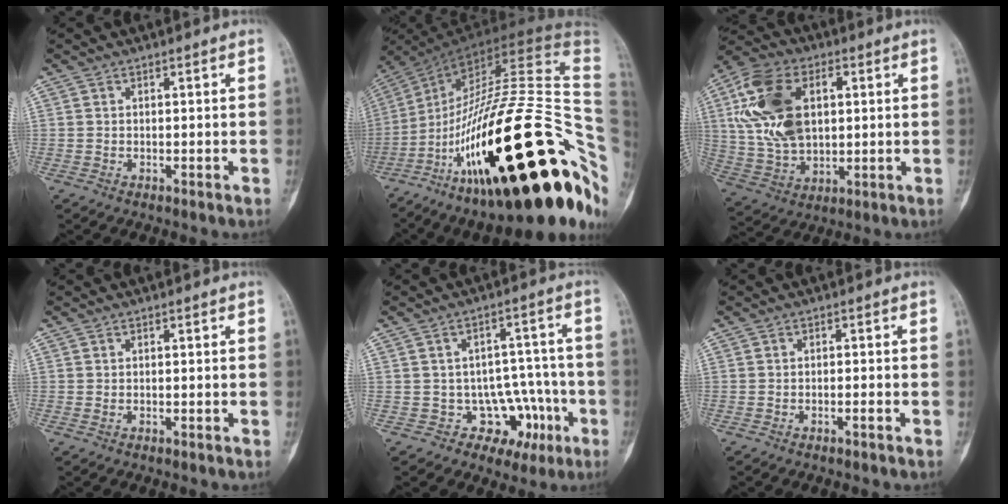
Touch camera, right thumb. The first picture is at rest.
{"total": 43.3, "force": [-12.8, 14.8, 38.7], "torque": [-0.529, 0.086, -0.200]}
{"total": 18.5, "force": [4.1, 11.7, 13.8], "torque": [-0.256, 0.004, 0.077]}
{"total": 0.0}
{"total": 9.6, "force": [-3.6, 8.0, 3.9], "torque": [0.001, 0.042, -0.039]}
{"total": 1.1, "force": [-0.7, 0.1, 0.8], "torque": [-0.021, 0.010, -0.009]}